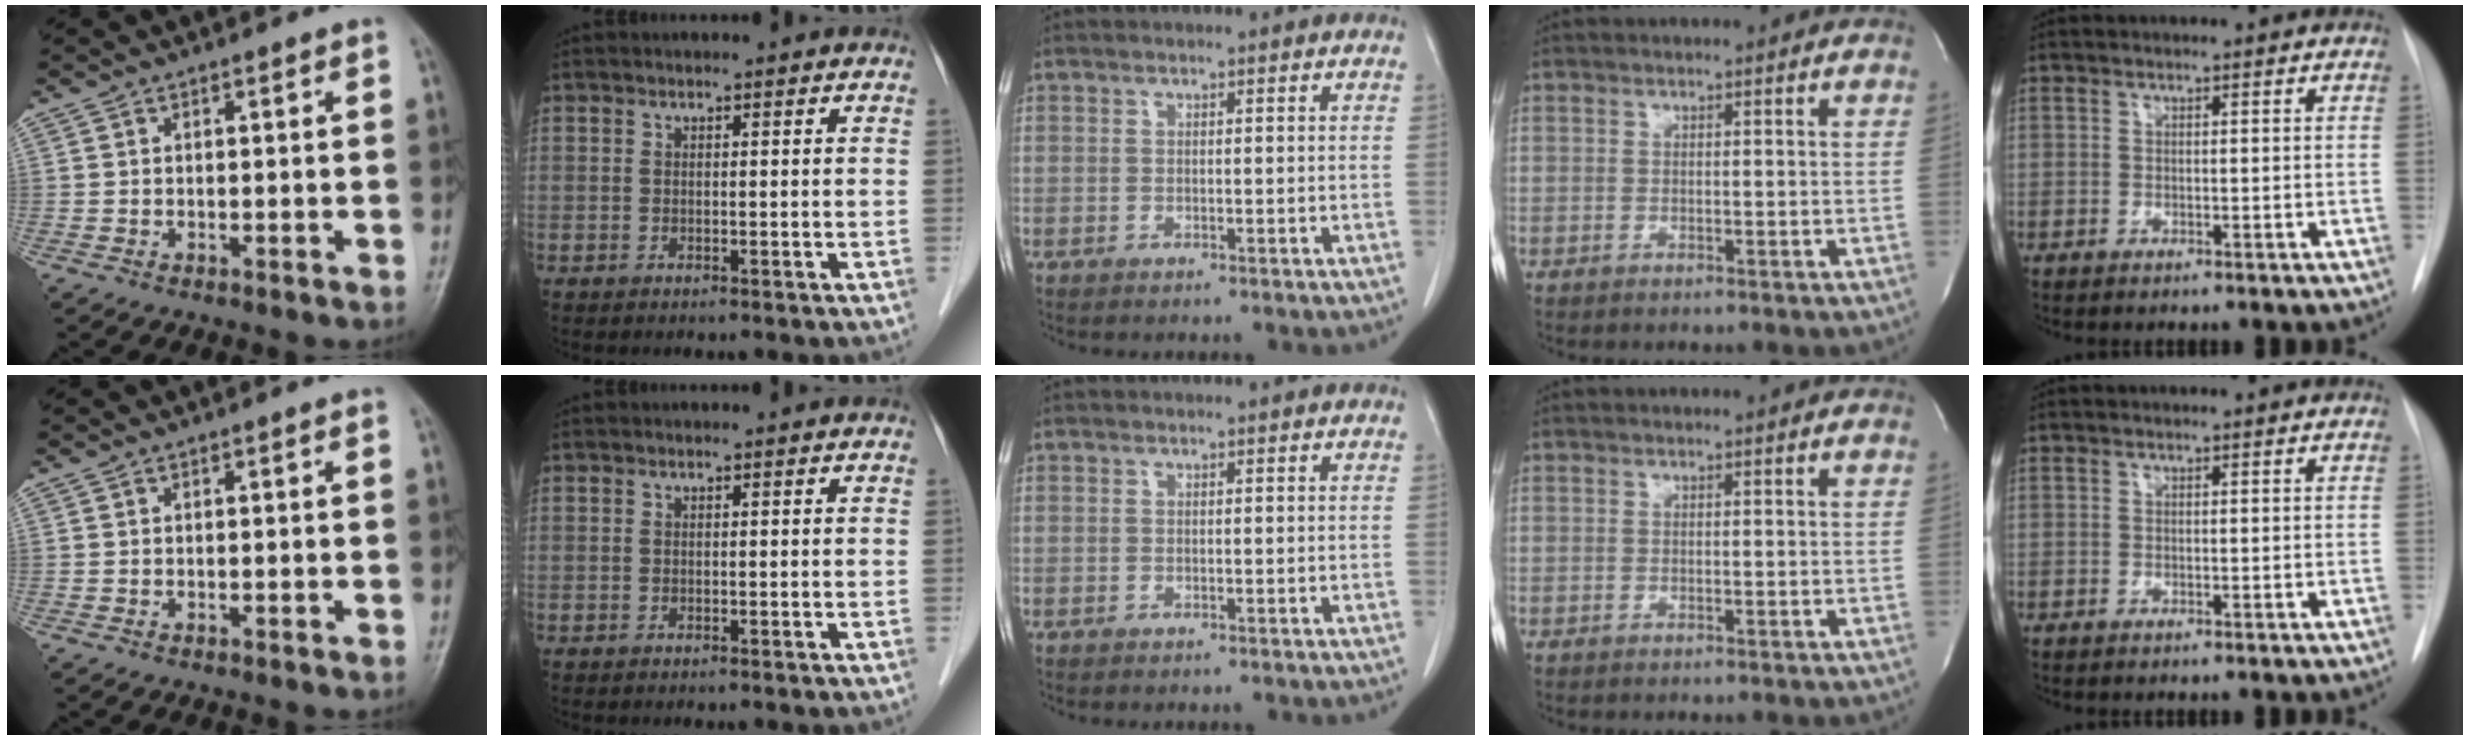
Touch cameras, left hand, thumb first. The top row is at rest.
{}